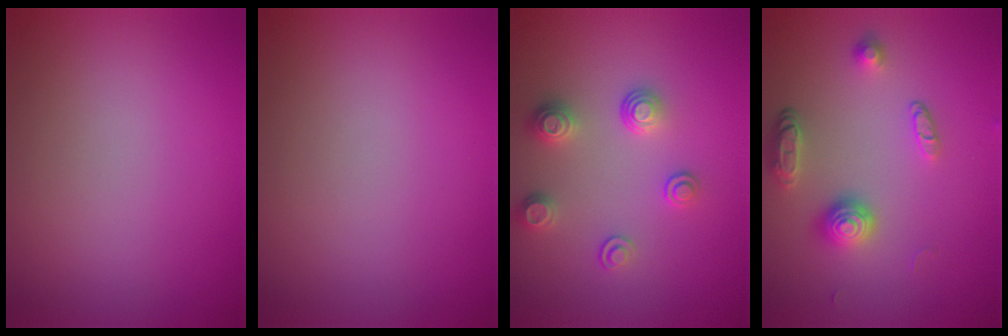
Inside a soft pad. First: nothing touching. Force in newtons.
{"total": 0.0}
{"total": 2.7, "press": 2.5, "slide": 0.9}
{"total": 3.7, "press": 2.9, "slide": 2.2}